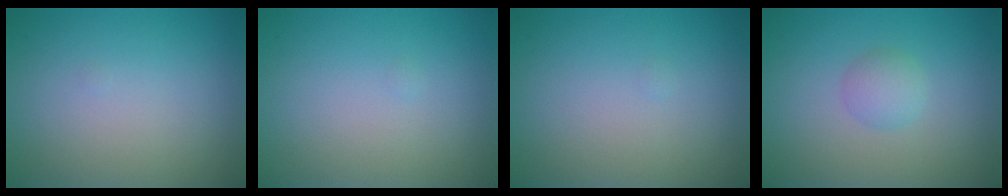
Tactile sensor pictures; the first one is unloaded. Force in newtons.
{"total": 0.0}
{"total": 0.0}
{"total": 1.7, "press": 1.7, "slide": 0.0}